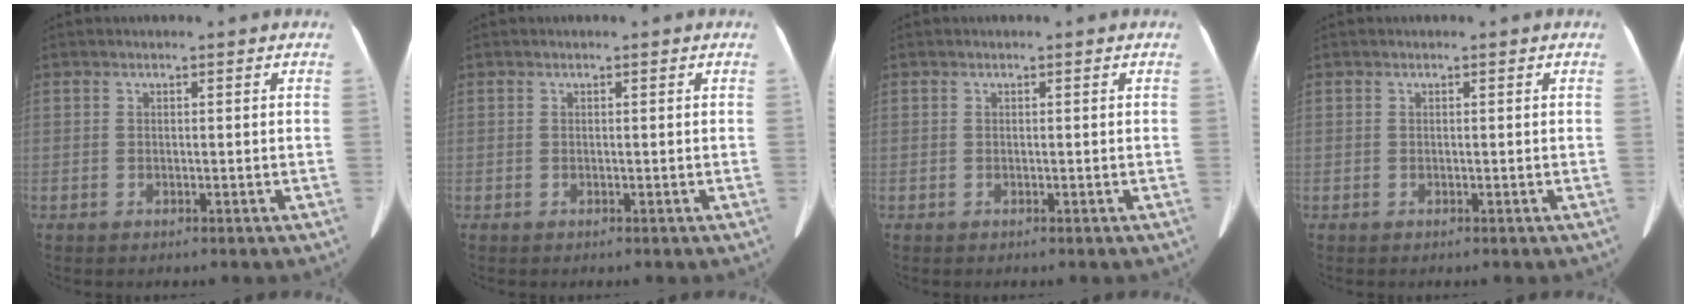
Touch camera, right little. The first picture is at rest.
{"total": 0.0}
{"total": 0.0}
{"total": 0.0}